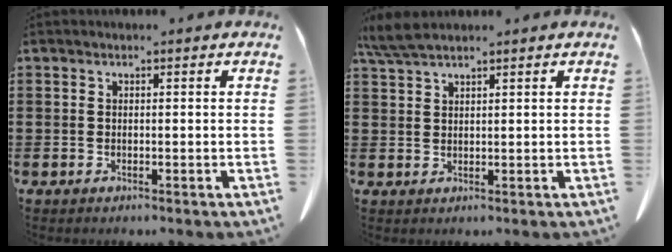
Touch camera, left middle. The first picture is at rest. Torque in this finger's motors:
{"motor_torque": [0.48, 0.38, 0.06, 0.04]}